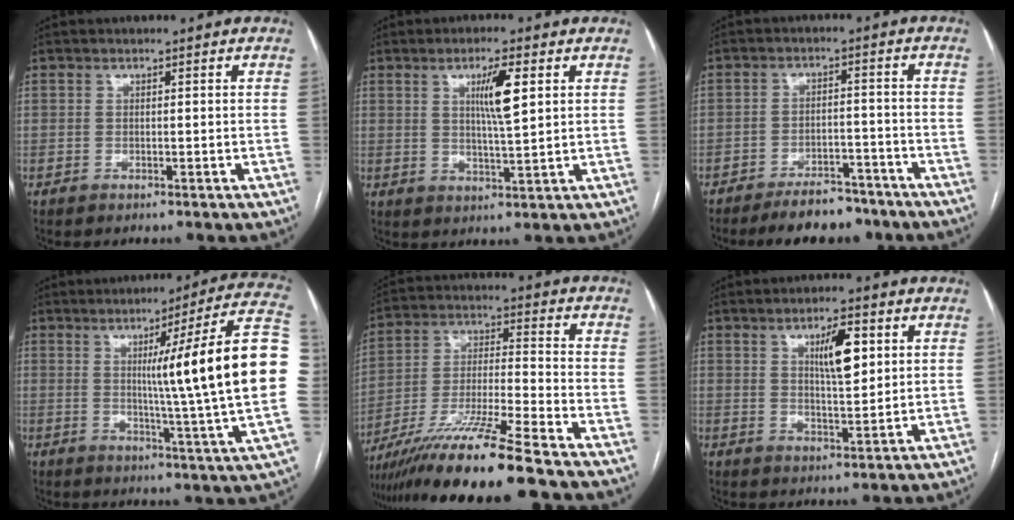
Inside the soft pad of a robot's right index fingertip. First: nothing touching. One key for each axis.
{"total": 6.2, "fx": 2.1, "fy": 0.3, "fz": 5.8, "tx": -0.101, "ty": -0.003, "tz": 0.037}
{"total": 7.8, "fx": -6.7, "fy": 2.9, "fz": 2.9, "tx": -0.037, "ty": -0.001, "tz": -0.104}
{"total": 21.1, "fx": 1.9, "fy": -2.3, "fz": 20.8, "tx": -0.238, "ty": 0.004, "tz": 0.012}
{"total": 15.9, "fx": -12.6, "fy": -1.6, "fz": 9.5, "tx": -0.179, "ty": -0.024, "tz": -0.225}
{"total": 6.8, "fx": 2.5, "fy": 1.7, "fz": 6.2, "tx": -0.104, "ty": 0.003, "tz": 0.043}